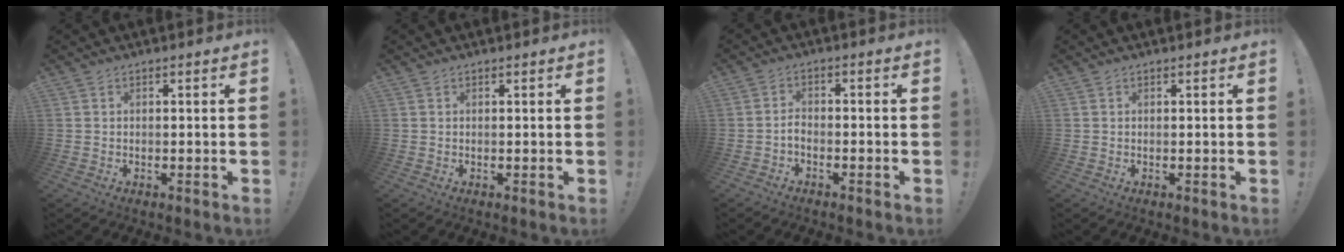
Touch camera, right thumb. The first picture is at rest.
{"total": 0.0}
{"total": 2.6, "force": [-1.7, 0.8, 1.9], "torque": [-0.037, 0.002, -0.032]}
{"total": 0.0}